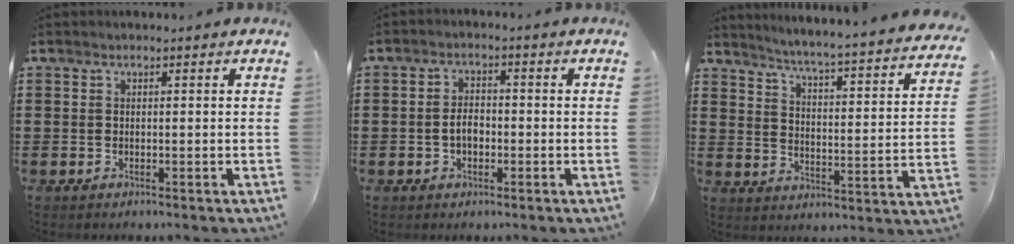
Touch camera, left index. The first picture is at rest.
{"total": 3.0, "force": [-0.7, 1.7, 2.3], "torque": [-0.046, 0.006, -0.014]}
{"total": 3.8, "force": [3.4, -1.0, 1.3], "torque": [-0.047, -0.042, 0.044]}